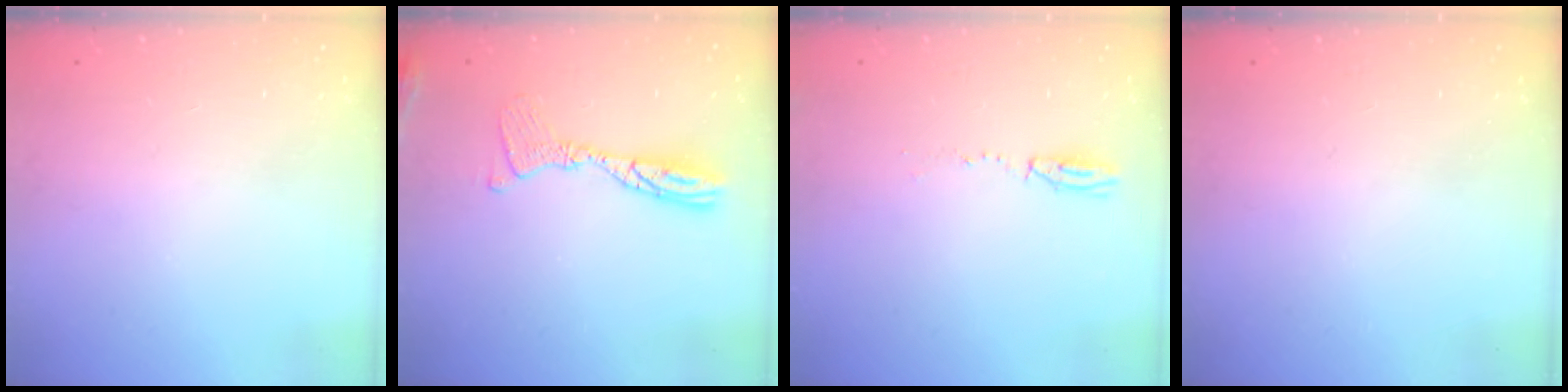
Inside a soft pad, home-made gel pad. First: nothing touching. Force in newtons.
{"total": 12.4, "press": 12.4, "slide": 1.1}
{"total": 3.9, "press": 3.8, "slide": 0.9}
{"total": 0.0}